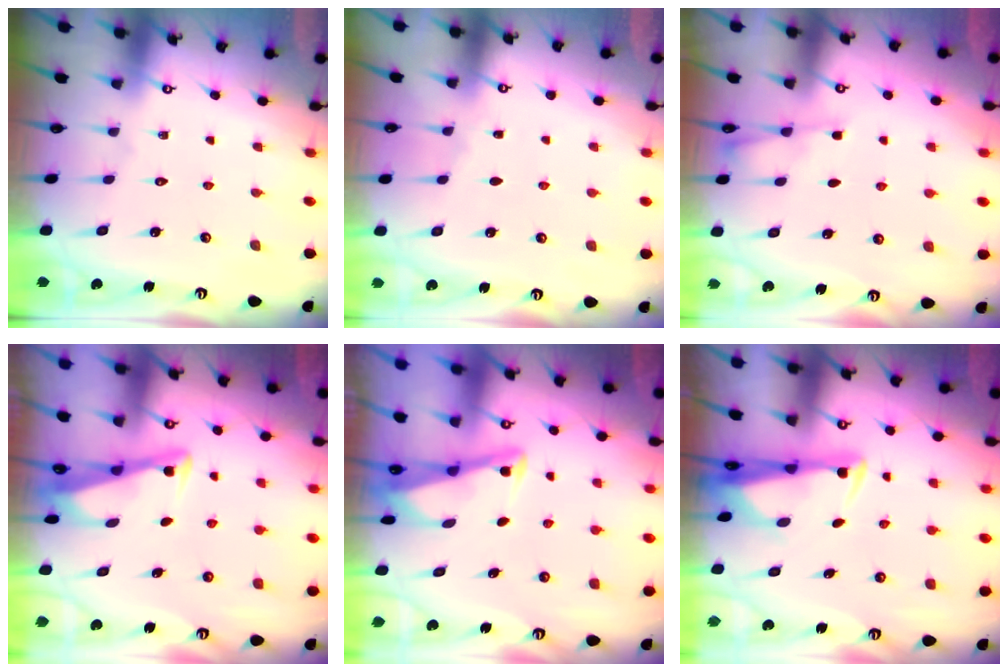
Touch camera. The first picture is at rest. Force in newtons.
{"total": 2.1, "press": 2.1, "slide": 0.3}
{"total": 2.3, "press": 2.3, "slide": 0.3}
{"total": 3.4, "press": 3.3, "slide": 0.4}
{"total": 2.8, "press": 2.8, "slide": 0.4}
{"total": 2.8, "press": 2.7, "slide": 1.0}